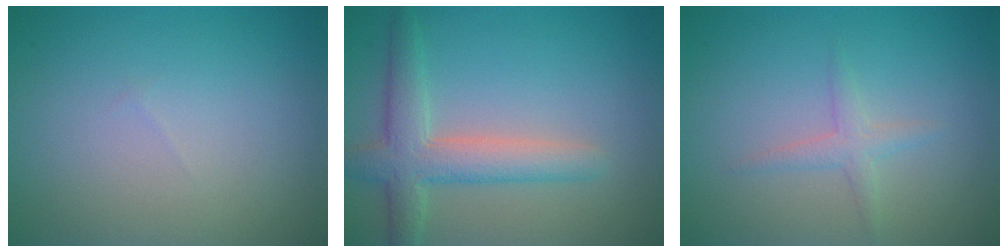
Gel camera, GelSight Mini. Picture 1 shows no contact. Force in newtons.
{"total": 4.5, "press": 4.4, "slide": 0.4}
{"total": 1.5, "press": 1.5, "slide": 0.1}